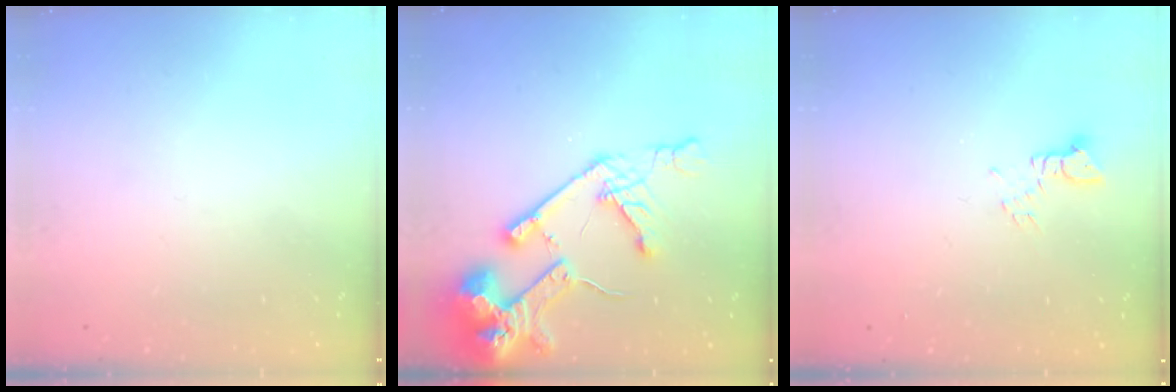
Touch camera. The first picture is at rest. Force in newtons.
{"total": 20.2, "press": 20.0, "slide": 2.4}
{"total": 2.1, "press": 2.1, "slide": 0.3}